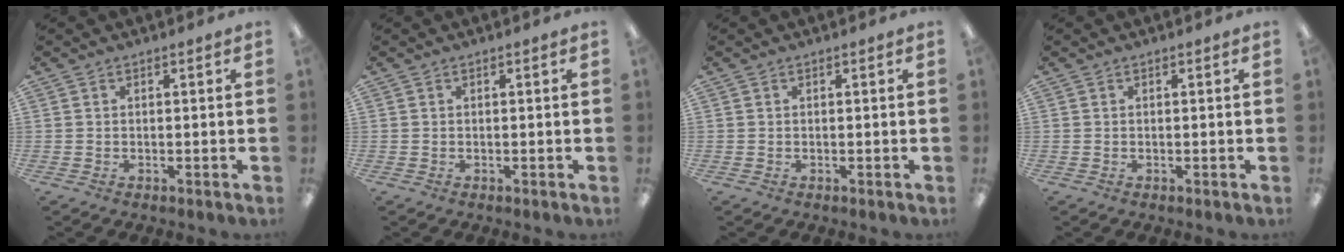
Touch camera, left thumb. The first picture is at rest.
{"total": 0.0}
{"total": 0.0}
{"total": 0.0}